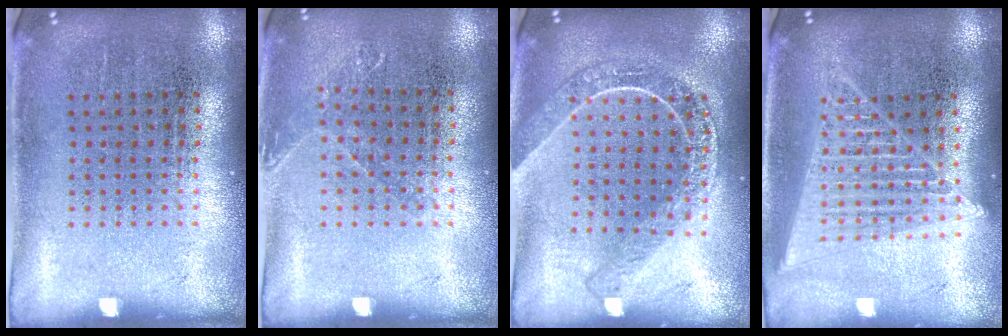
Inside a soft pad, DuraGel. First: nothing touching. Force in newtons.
{"total": 0.8, "press": 0.8, "slide": 0.1}
{"total": 2.0, "press": 1.7, "slide": 1.0}
{"total": 1.8, "press": 1.6, "slide": 0.8}